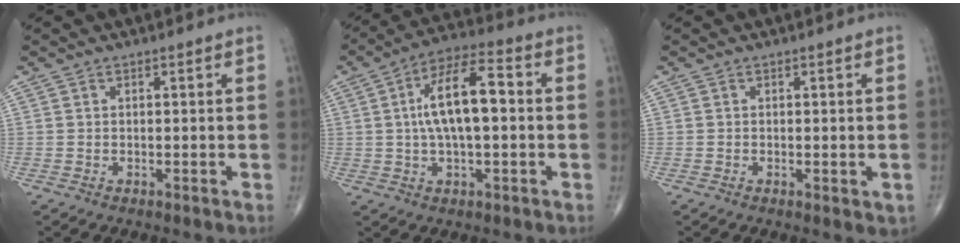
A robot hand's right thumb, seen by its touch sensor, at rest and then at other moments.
{"total": 12.9, "force": [0.9, 5.0, 11.9], "torque": [-0.214, 0.028, 0.008]}
{"total": 2.2, "force": [-0.5, 0.9, 1.9], "torque": [-0.020, -0.004, -0.006]}